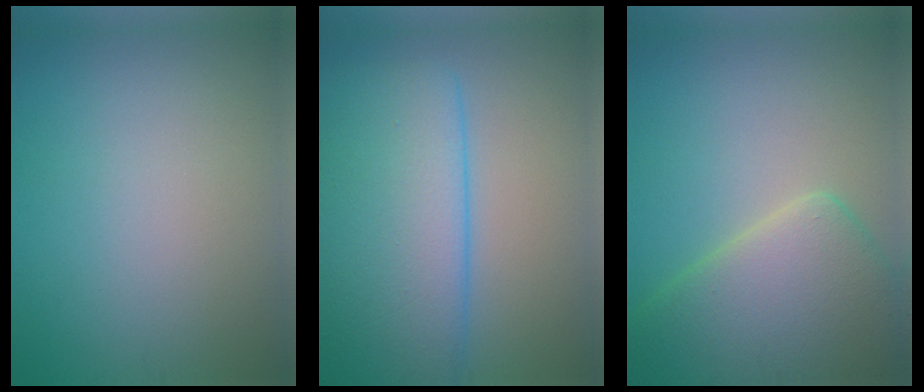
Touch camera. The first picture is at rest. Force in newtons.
{"total": 12.0, "press": 12.0, "slide": 0.5}
{"total": 10.2, "press": 10.2, "slide": 0.6}